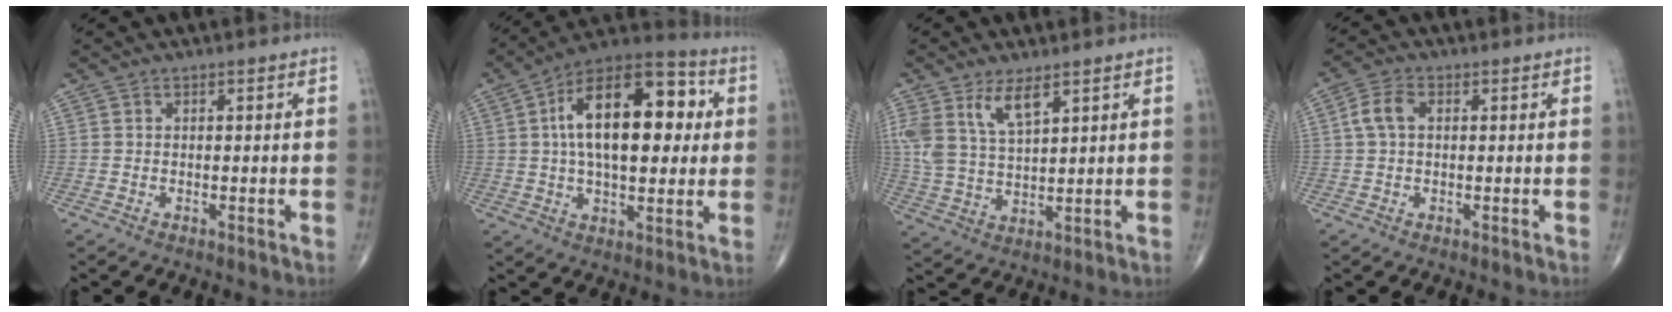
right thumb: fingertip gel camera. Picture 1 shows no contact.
{"total": 21.4, "force": [3.7, 10.7, 18.1], "torque": [-0.264, 0.021, 0.048]}
{"total": 8.6, "force": [4.9, 3.5, 6.1], "torque": [-0.122, -0.018, 0.107]}
{"total": 4.3, "force": [0.7, 2.7, 3.3], "torque": [-0.076, 0.013, 0.012]}